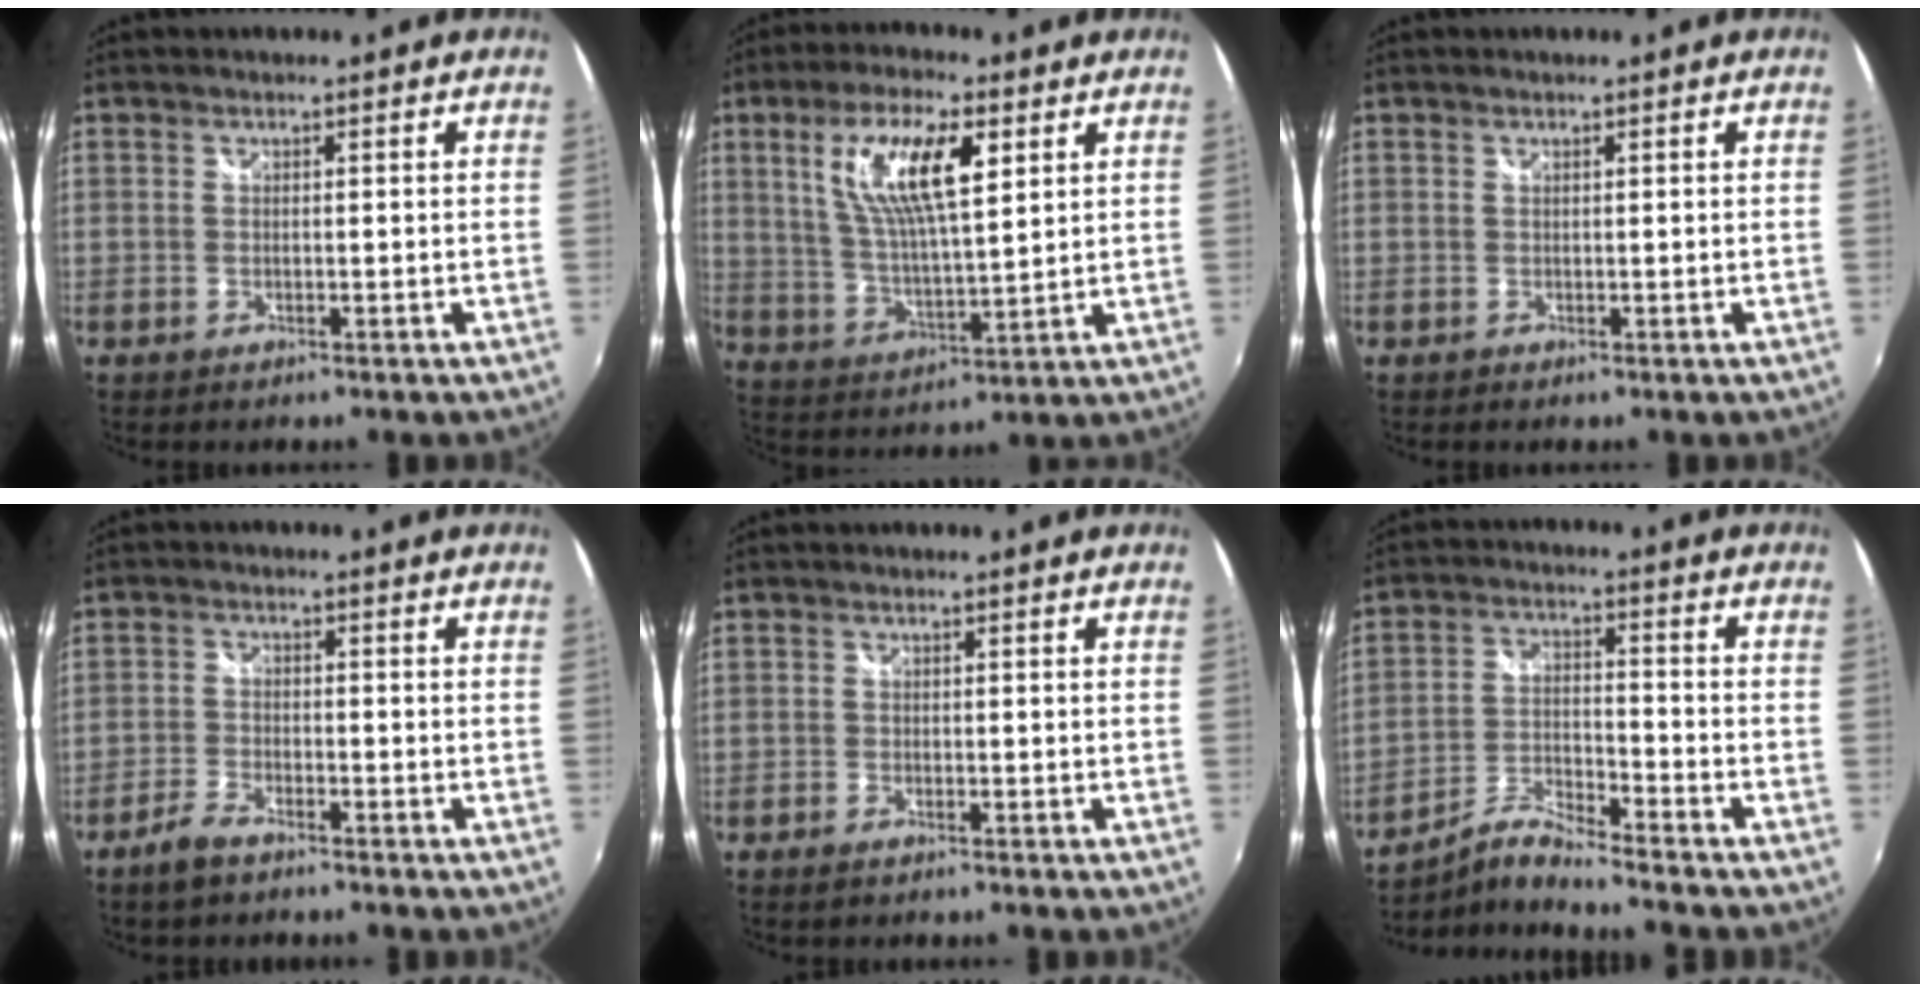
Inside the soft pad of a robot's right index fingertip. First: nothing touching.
{"total": 13.6, "force": [5.3, 4.3, 11.8], "torque": [-0.223, 0.007, 0.102]}
{"total": 0.0}
{"total": 4.2, "force": [-3.3, 1.4, 2.0], "torque": [-0.059, -0.002, -0.068]}
{"total": 1.3, "force": [-1.1, 0.6, 0.5], "torque": [-0.014, -0.004, -0.023]}
{"total": 7.3, "force": [-6.8, -1.4, 2.0], "torque": [-0.050, 0.012, -0.136]}